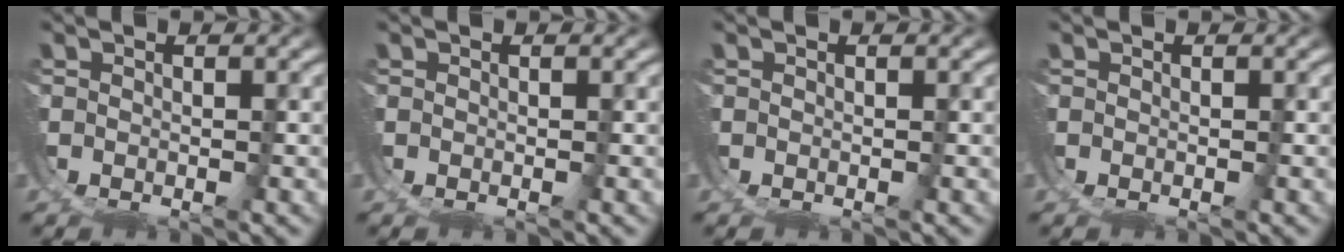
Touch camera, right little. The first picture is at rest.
{"total": 0.0}
{"total": 0.0}
{"total": 0.0}